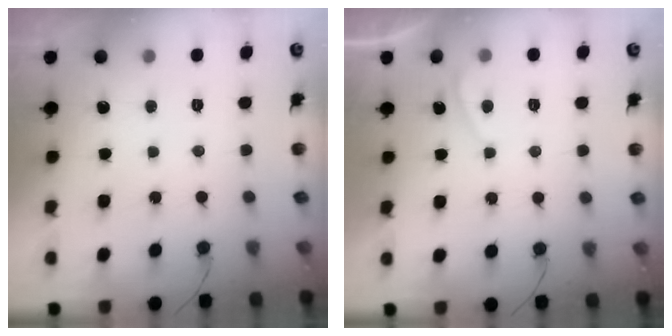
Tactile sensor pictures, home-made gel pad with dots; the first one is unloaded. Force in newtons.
{"total": 0.0}